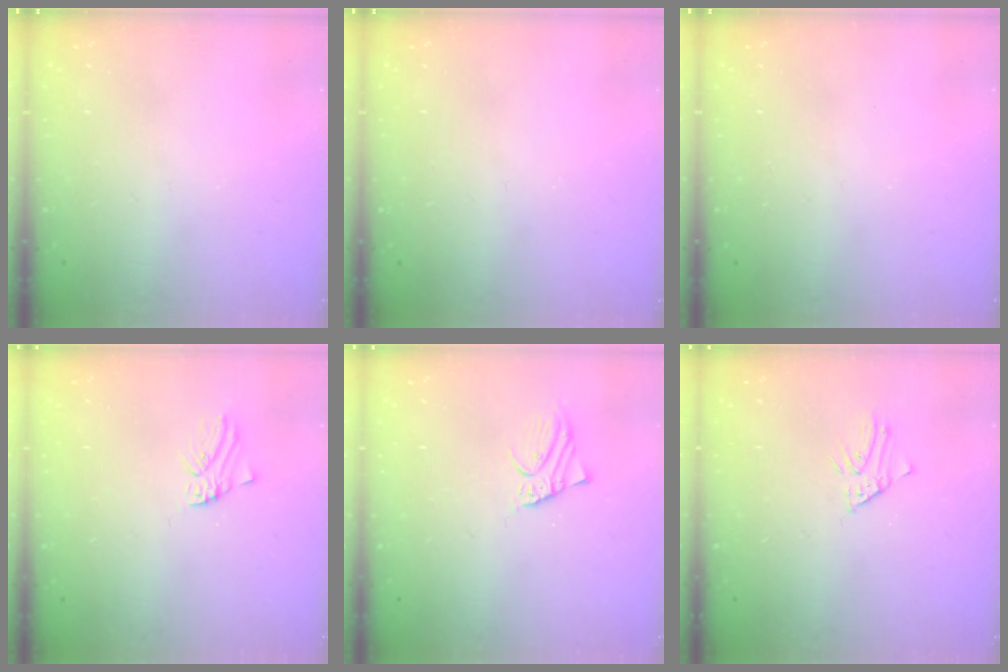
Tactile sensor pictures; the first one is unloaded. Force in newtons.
{"total": 0.0}
{"total": 0.0}
{"total": 0.0}
{"total": 2.6, "press": 2.6, "slide": 0.0}
{"total": 3.7, "press": 3.7, "slide": 0.3}